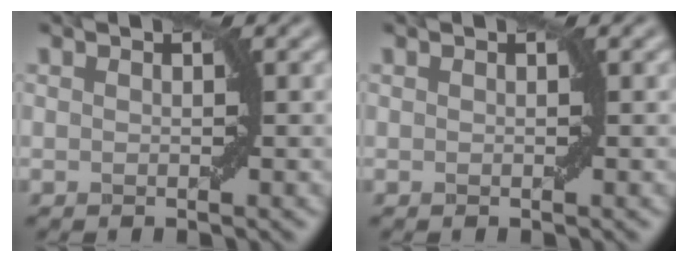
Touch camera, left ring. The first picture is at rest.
{"total": 0.0}